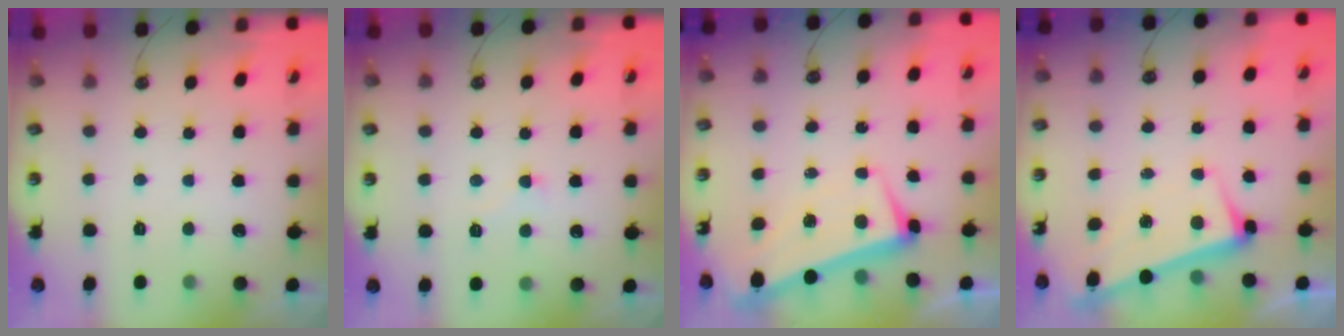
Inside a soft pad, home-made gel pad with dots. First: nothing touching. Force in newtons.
{"total": 2.6, "press": 2.6, "slide": 0.5}
{"total": 2.7, "press": 2.0, "slide": 1.8}
{"total": 2.5, "press": 2.5, "slide": 0.6}